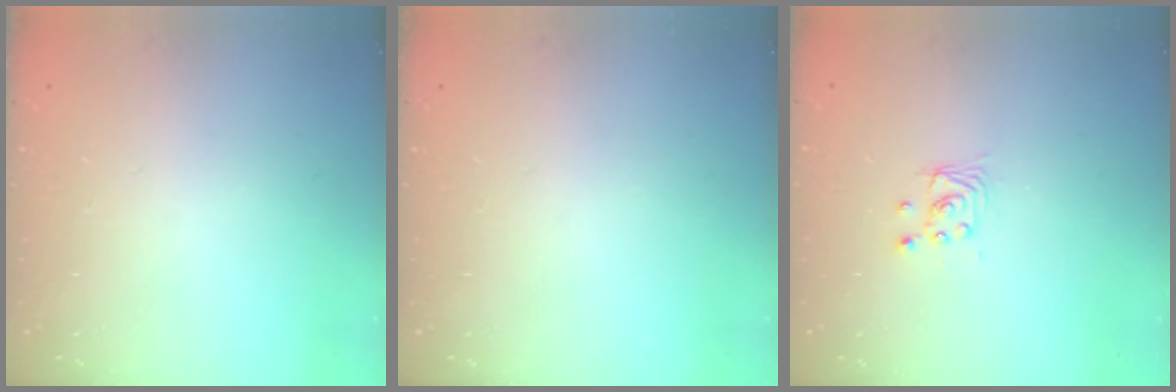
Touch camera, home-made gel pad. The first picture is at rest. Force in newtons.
{"total": 0.0}
{"total": 2.9, "press": 2.9, "slide": 0.2}